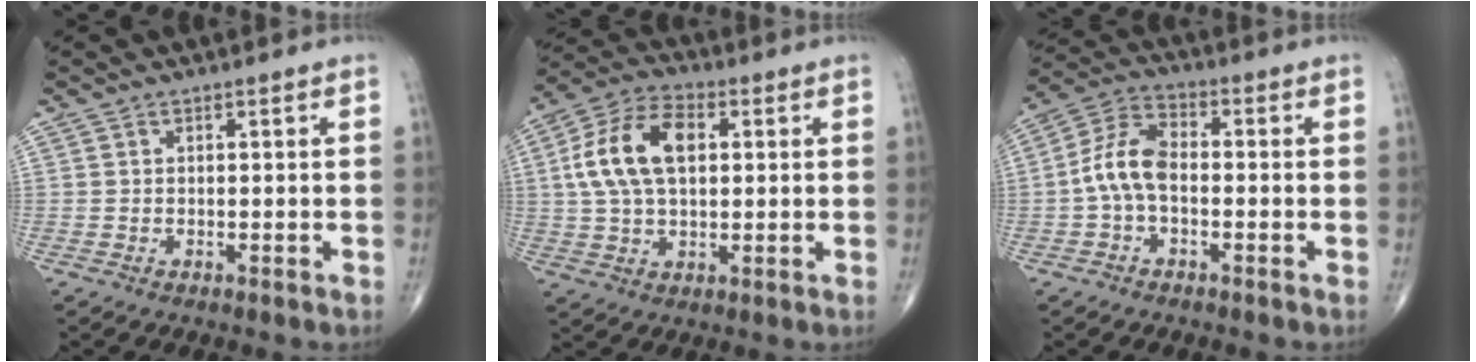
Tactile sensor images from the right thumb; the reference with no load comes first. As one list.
[{"total": 13.6, "force": [2.4, 7.9, 10.7], "torque": [-0.203, 0.020, 0.041]}, {"total": 8.3, "force": [-1.2, 4.7, 6.8], "torque": [-0.133, 0.030, -0.033]}]